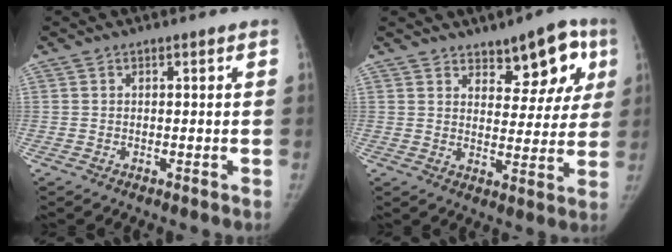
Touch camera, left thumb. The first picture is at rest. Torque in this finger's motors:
{"motor_torque": [-0.05, 0.42, -0.06, -0.30, 0.05]}